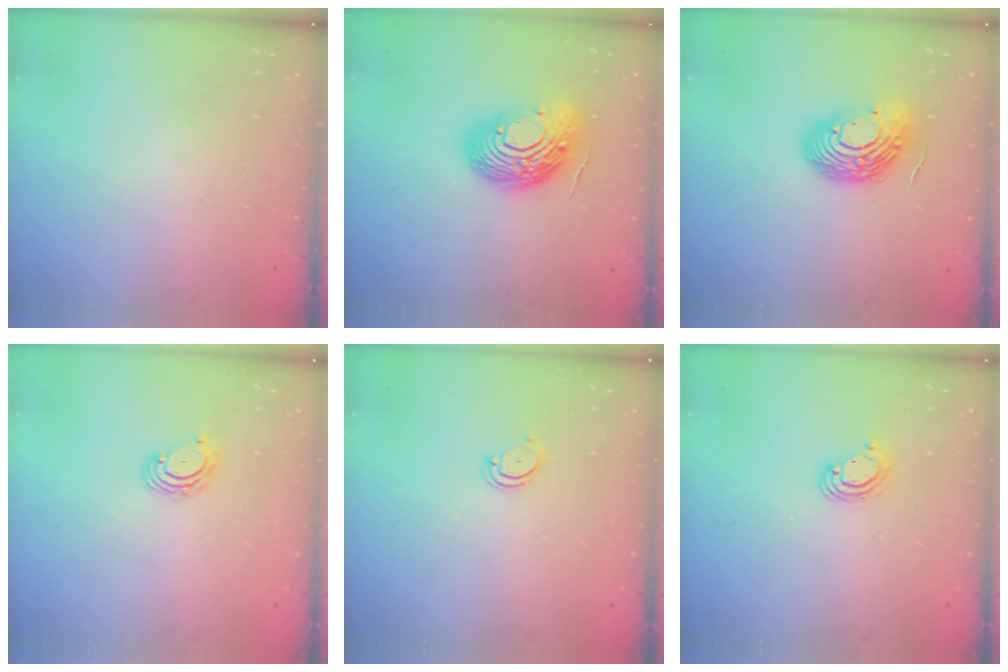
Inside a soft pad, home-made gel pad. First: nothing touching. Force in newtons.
{"total": 18.7, "press": 18.7, "slide": 1.6}
{"total": 14.0, "press": 13.9, "slide": 1.1}
{"total": 2.8, "press": 2.8, "slide": 0.3}
{"total": 3.0, "press": 3.0, "slide": 0.3}
{"total": 4.6, "press": 4.6, "slide": 0.2}